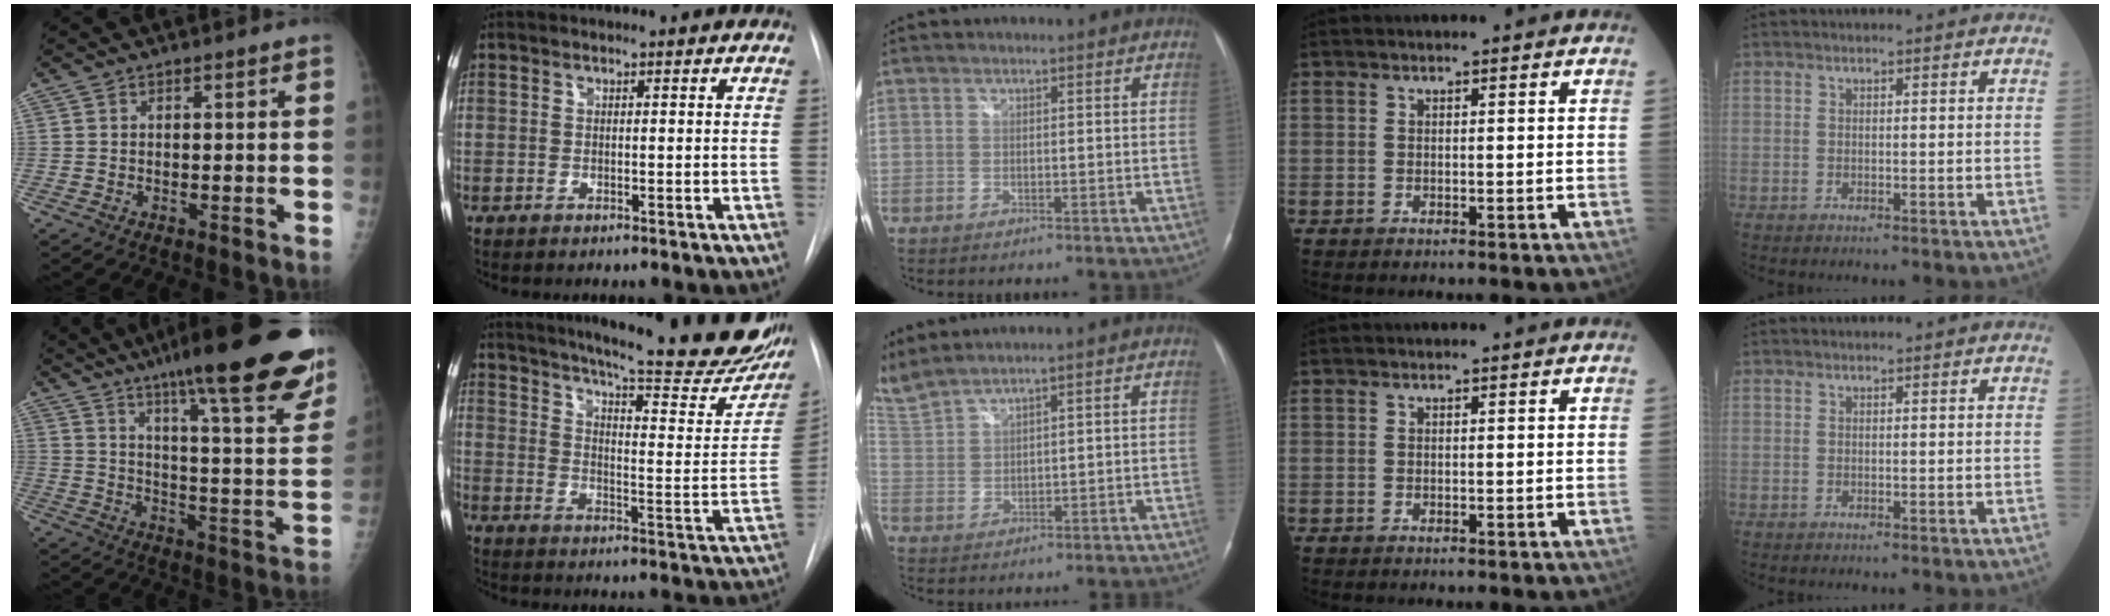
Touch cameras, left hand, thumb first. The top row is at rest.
{"thumb": {"total": 28.5, "force": [20.1, 4.4, 19.8], "torque": [-0.259, -0.081, 0.273]}, "index": {"total": 29.7, "force": [24.3, 4.0, 16.5], "torque": [-0.227, -0.070, 0.306]}, "middle": {"total": 6.9, "force": [6.2, -0.2, 3.1], "torque": [-0.089, 0.016, 0.138]}}